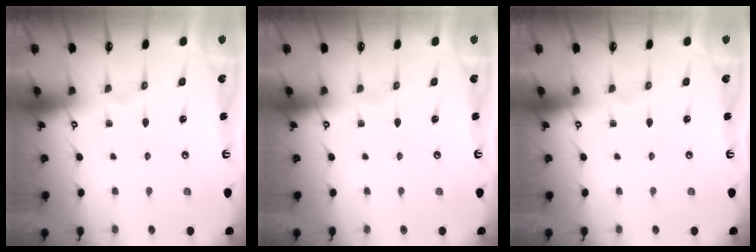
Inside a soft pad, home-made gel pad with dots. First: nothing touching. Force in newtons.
{"total": 0.0}
{"total": 0.0}